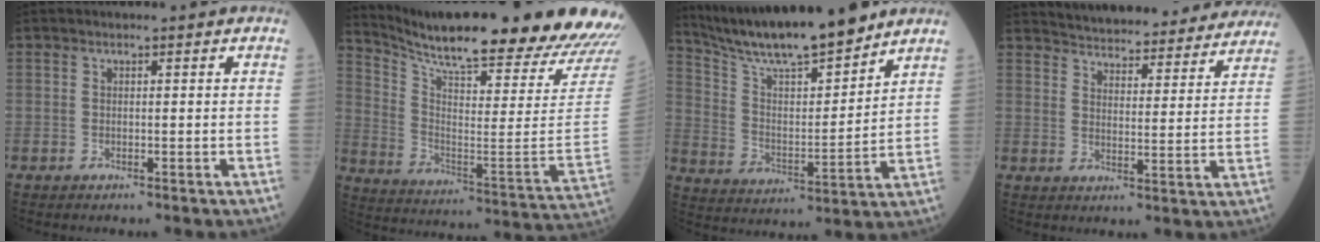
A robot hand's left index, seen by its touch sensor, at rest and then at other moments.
{"total": 28.5, "force": [25.2, 1.0, 13.3], "torque": [-0.232, -0.091, 0.351]}
{"total": 16.8, "force": [14.8, 1.2, 7.8], "torque": [-0.145, 0.003, 0.265]}
{"total": 25.5, "force": [24.1, 4.5, 7.1], "torque": [-0.100, -0.028, 0.300]}